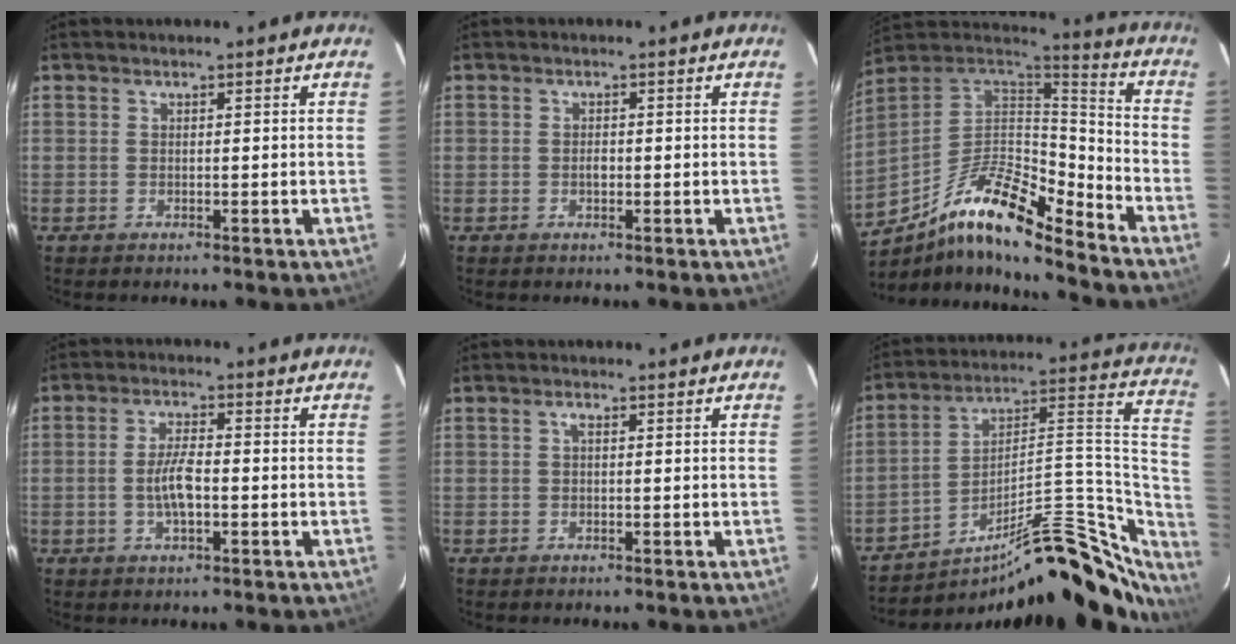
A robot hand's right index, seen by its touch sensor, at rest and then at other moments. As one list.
[{"total": 1.2, "force": [-0.3, 0.8, 0.8], "torque": [-0.014, 0.004, -0.006]}, {"total": 17.6, "force": [-11.8, 3.9, 12.5], "torque": [-0.234, -0.008, -0.227]}, {"total": 5.3, "force": [-1.2, 1.7, 4.9], "torque": [-0.098, 0.004, -0.021]}, {"total": 0.7, "force": [0.1, 0.2, 0.7], "torque": [-0.012, 0.005, 0.000]}, {"total": 25.9, "force": [-17.0, 9.0, 17.3], "torque": [-0.212, 0.041, -0.246]}]